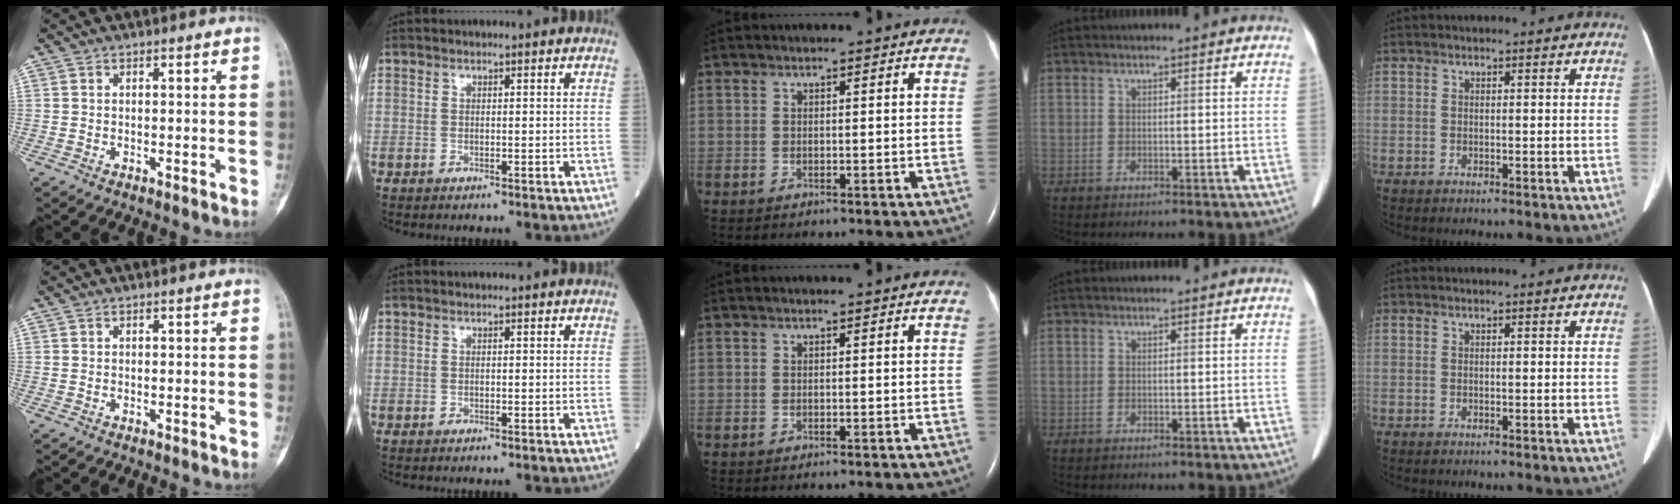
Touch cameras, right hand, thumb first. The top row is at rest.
{}